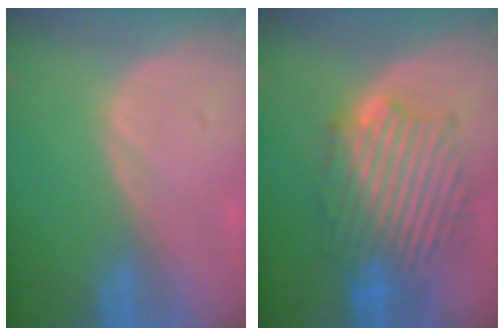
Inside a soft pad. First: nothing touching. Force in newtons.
{"total": 10.2, "press": 10.2, "slide": 0.4}